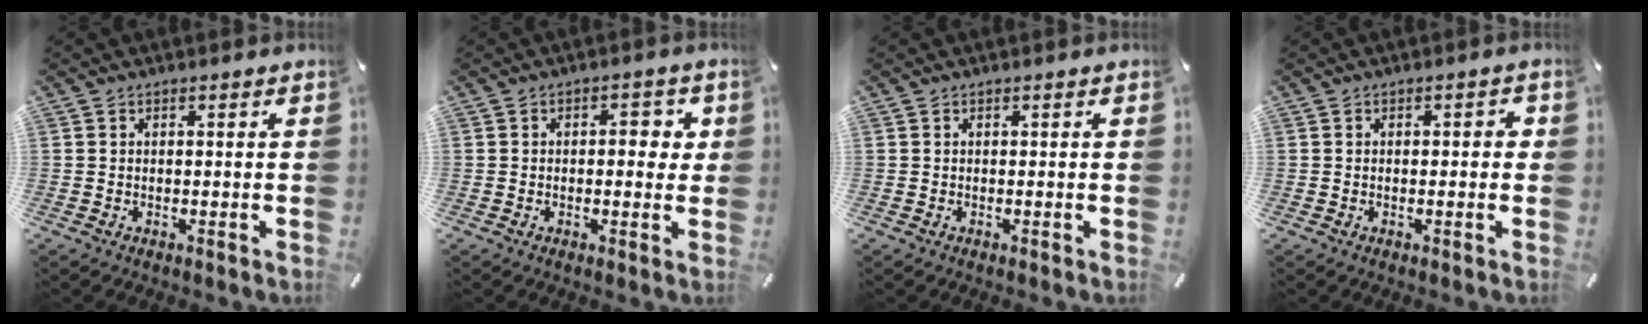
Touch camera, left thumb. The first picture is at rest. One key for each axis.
{"total": 4.9, "fx": 0.4, "fy": 2.8, "fz": 4.1, "tx": -0.048, "ty": 0.002, "tz": -0.004}
{"total": 0.0}
{"total": 2.1, "fx": -0.3, "fy": 1.0, "fz": 1.8, "tx": -0.024, "ty": 0.004, "tz": -0.008}